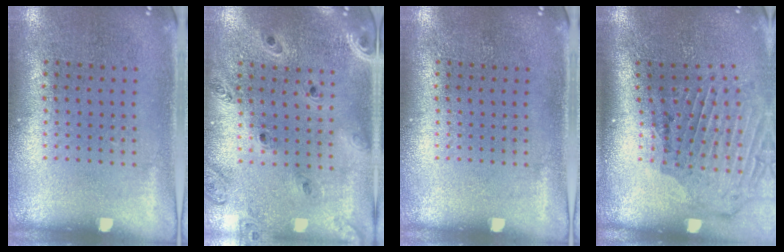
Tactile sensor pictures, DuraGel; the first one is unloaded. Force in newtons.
{"total": 1.3, "press": 1.3, "slide": 0.2}
{"total": 0.0}
{"total": 2.1, "press": 1.9, "slide": 0.8}